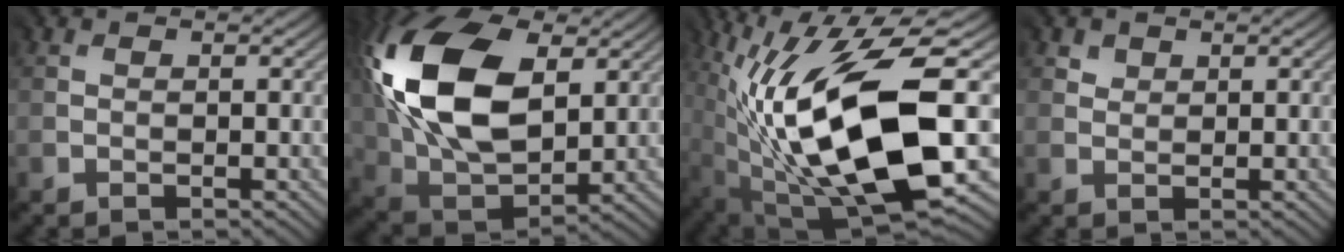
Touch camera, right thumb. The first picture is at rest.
{"total": 17.9, "force": [4.7, 11.2, 13.2], "torque": [-0.315, 0.022, 0.086]}
{"total": 17.1, "force": [-1.8, 7.0, 15.5], "torque": [-0.310, -0.013, -0.019]}
{"total": 1.2, "force": [0.9, 0.7, -0.5], "torque": [0.011, -0.001, 0.018]}